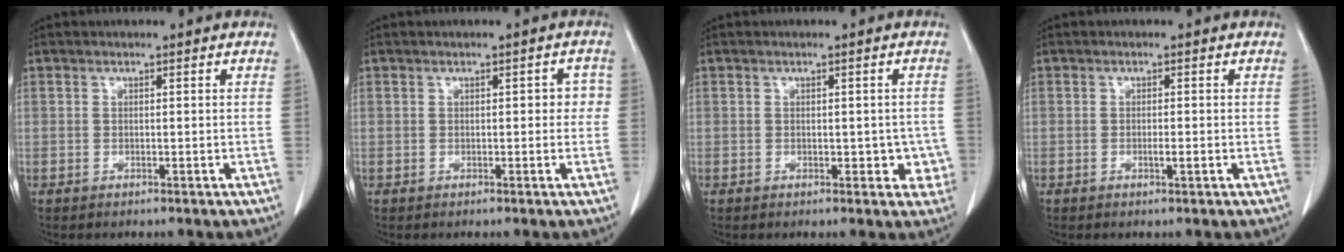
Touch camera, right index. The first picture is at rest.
{"total": 2.2, "force": [0.1, 1.4, 1.8], "torque": [-0.013, 0.021, 0.001]}
{"total": 3.7, "force": [-0.6, 2.3, 2.9], "torque": [-0.017, 0.010, -0.001]}
{"total": 1.2, "force": [-0.4, 0.0, 1.2], "torque": [-0.021, -0.002, -0.005]}